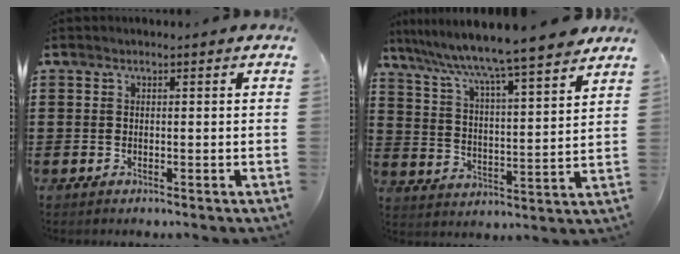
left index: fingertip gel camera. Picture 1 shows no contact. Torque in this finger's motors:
{"motor_torque": [2.14, 0.00, 1.05, 0.21]}